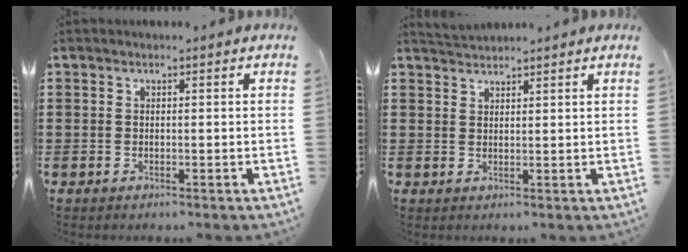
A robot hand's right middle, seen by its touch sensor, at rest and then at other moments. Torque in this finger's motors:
{"motor_torque": [-0.10, 0.02, 0.02, -0.02]}